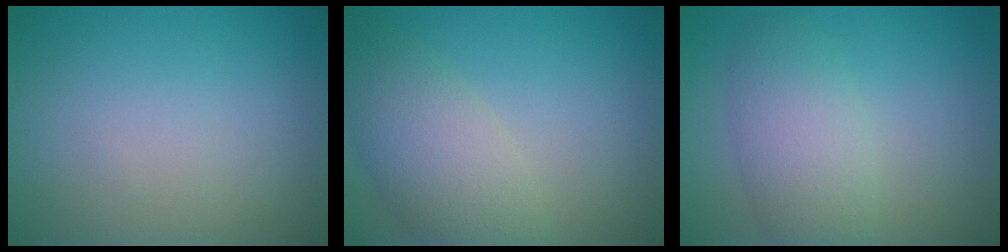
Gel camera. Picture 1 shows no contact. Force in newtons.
{"total": 4.9, "press": 4.9, "slide": 0.3}
{"total": 4.3, "press": 4.3, "slide": 0.2}